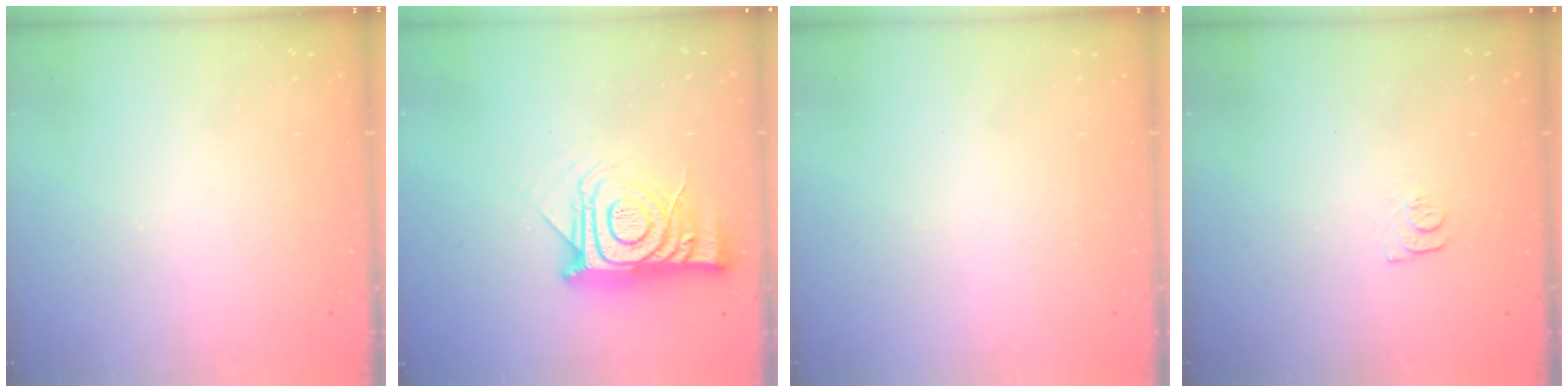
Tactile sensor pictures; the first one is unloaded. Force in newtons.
{"total": 16.1, "press": 16.1, "slide": 1.3}
{"total": 3.5, "press": 3.4, "slide": 0.4}
{"total": 5.2, "press": 5.2, "slide": 0.7}